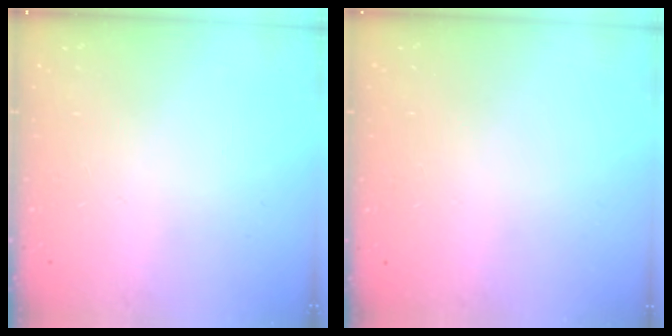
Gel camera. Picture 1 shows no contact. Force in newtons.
{"total": 0.0}